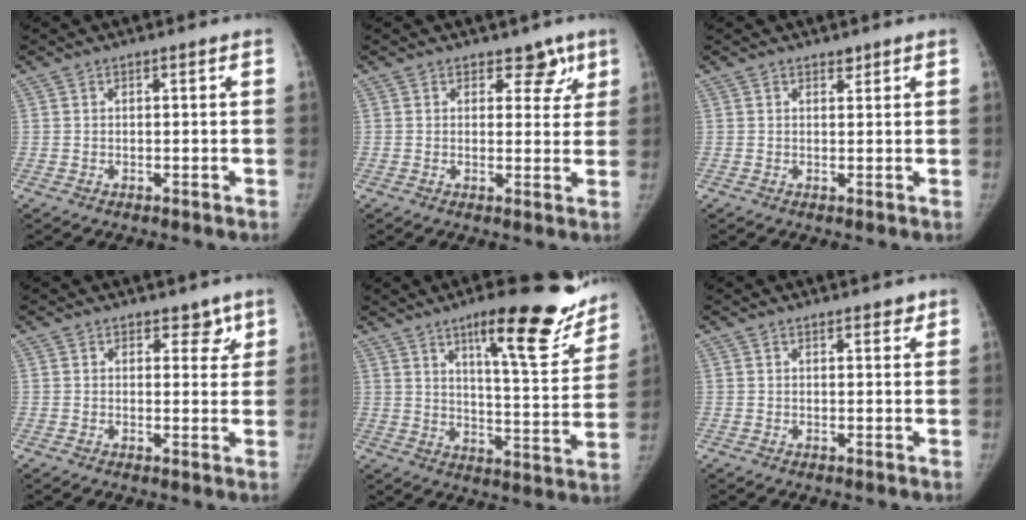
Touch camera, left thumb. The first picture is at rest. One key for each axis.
{"total": 4.6, "fx": 2.9, "fy": 3.0, "fz": 1.9, "tx": 0.016, "ty": -0.012, "tz": 0.034}
{"total": 1.2, "fx": 1.0, "fy": 0.6, "fz": 0.3, "tx": 0.003, "ty": -0.007, "tz": 0.013}
{"total": 3.6, "fx": 2.4, "fy": 2.2, "fz": 1.6, "tx": 0.012, "ty": -0.012, "tz": 0.031}
{"total": 20.6, "fx": 13.7, "fy": 5.1, "fz": 14.6, "tx": -0.156, "ty": -0.075, "tz": 0.196}
{"total": 2.3, "fx": 1.8, "fy": 1.0, "fz": 1.0, "tx": 0.000, "ty": -0.008, "tz": 0.020}